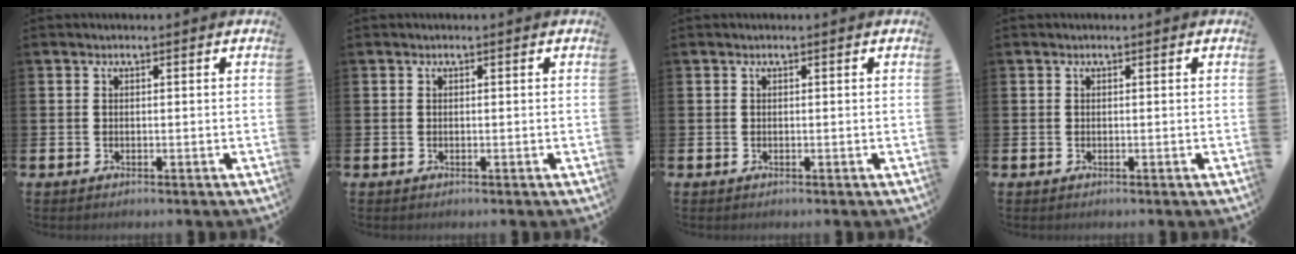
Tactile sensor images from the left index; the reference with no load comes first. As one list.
[{"total": 0.0}, {"total": 0.0}, {"total": 0.0}]